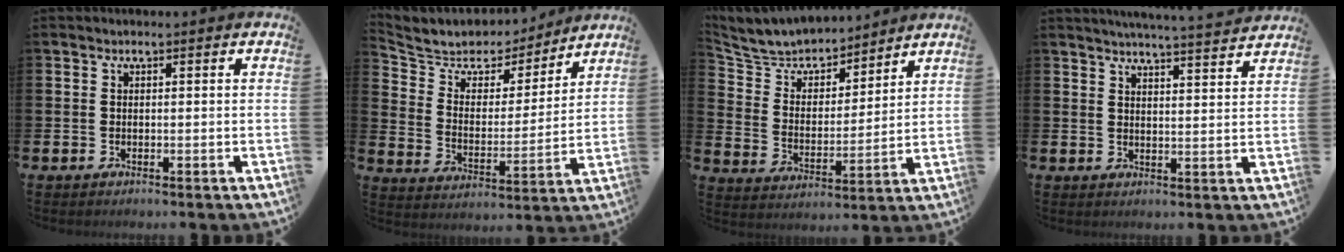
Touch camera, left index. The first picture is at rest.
{"total": 6.4, "force": [5.7, 2.8, 0.5], "torque": [-0.058, -0.040, 0.099]}
{"total": 7.1, "force": [6.8, 2.0, 0.6], "torque": [-0.058, -0.050, 0.121]}
{"total": 4.7, "force": [4.6, -0.8, 0.6], "torque": [-0.019, -0.033, 0.080]}